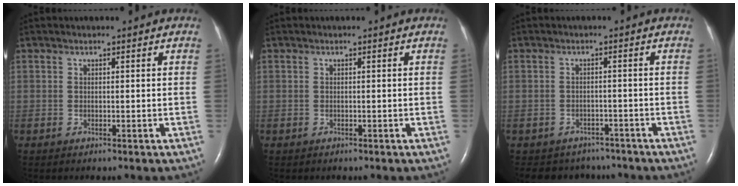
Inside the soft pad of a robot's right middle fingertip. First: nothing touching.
{"total": 0.0}
{"total": 6.4, "force": [-5.6, 3.1, 0.1], "torque": [0.000, 0.010, -0.068]}